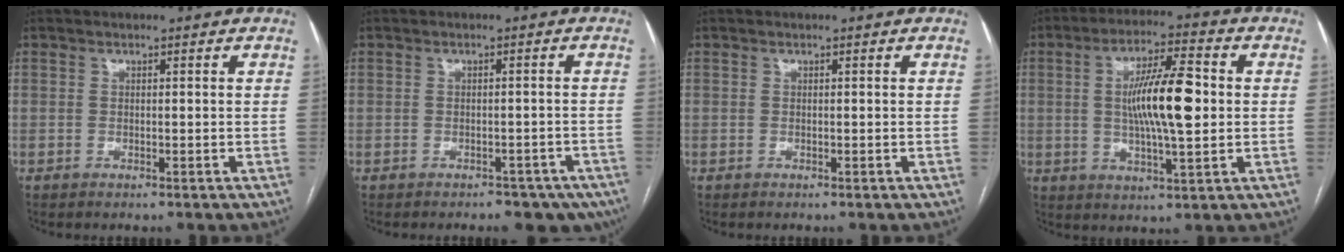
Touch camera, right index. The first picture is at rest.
{"total": 8.2, "force": [-6.1, 4.7, 3.0], "torque": [-0.021, 0.009, -0.066]}
{"total": 0.0}
{"total": 11.9, "force": [0.8, 2.1, 11.7], "torque": [-0.206, 0.010, 0.012]}